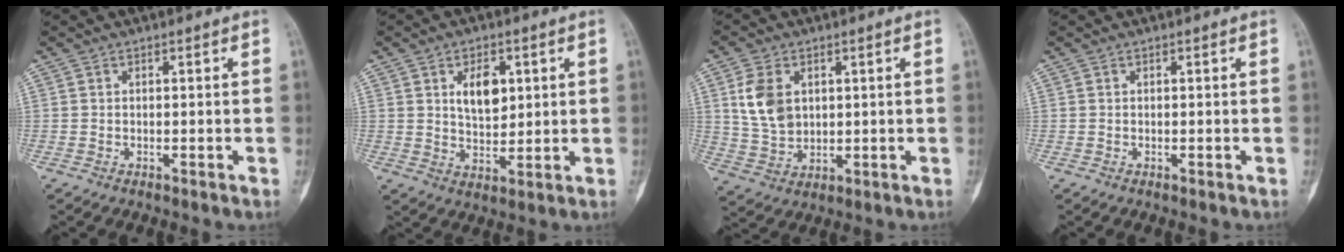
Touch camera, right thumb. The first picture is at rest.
{"total": 7.3, "force": [2.3, 4.4, 5.4], "torque": [-0.068, -0.015, 0.045]}
{"total": 8.7, "force": [2.4, 6.1, 5.8], "torque": [-0.097, -0.008, 0.056]}
{"total": 0.0}